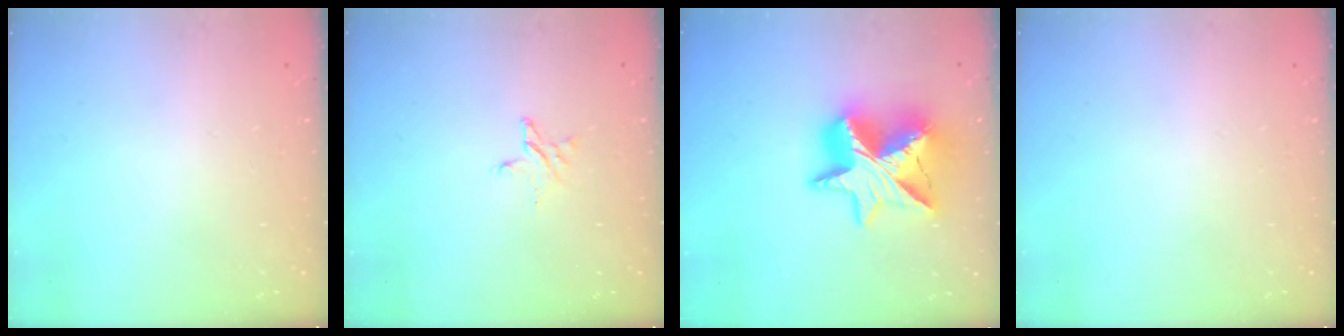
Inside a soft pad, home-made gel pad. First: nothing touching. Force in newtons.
{"total": 3.6, "press": 3.6, "slide": 0.4}
{"total": 20.4, "press": 20.4, "slide": 1.7}
{"total": 0.0}